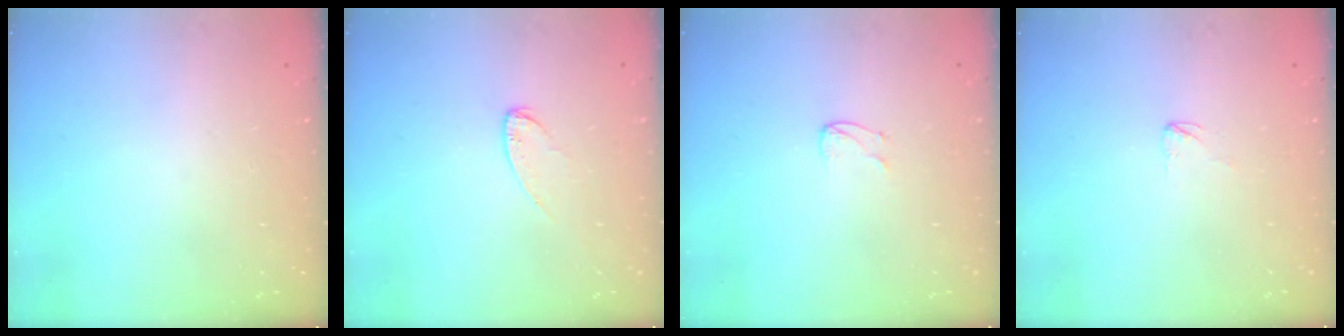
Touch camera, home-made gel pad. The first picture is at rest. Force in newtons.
{"total": 7.0, "press": 7.0, "slide": 0.4}
{"total": 3.7, "press": 3.7, "slide": 0.3}
{"total": 2.3, "press": 2.3, "slide": 0.2}